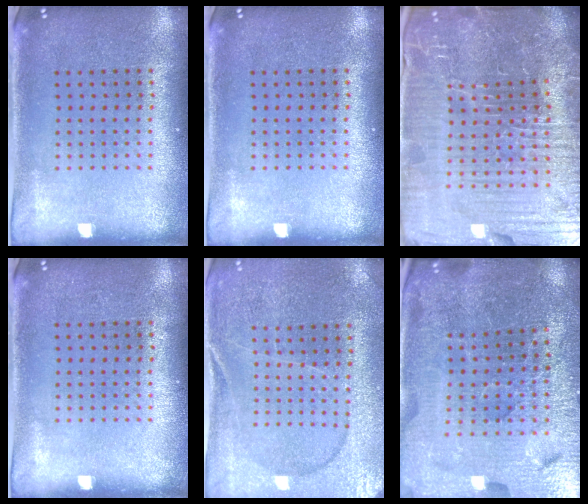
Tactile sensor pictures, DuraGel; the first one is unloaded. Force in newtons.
{"total": 0.0}
{"total": 7.3, "press": 6.6, "slide": 3.3}
{"total": 0.0}
{"total": 1.3, "press": 1.2, "slide": 0.3}
{"total": 4.9, "press": 4.7, "slide": 1.4}